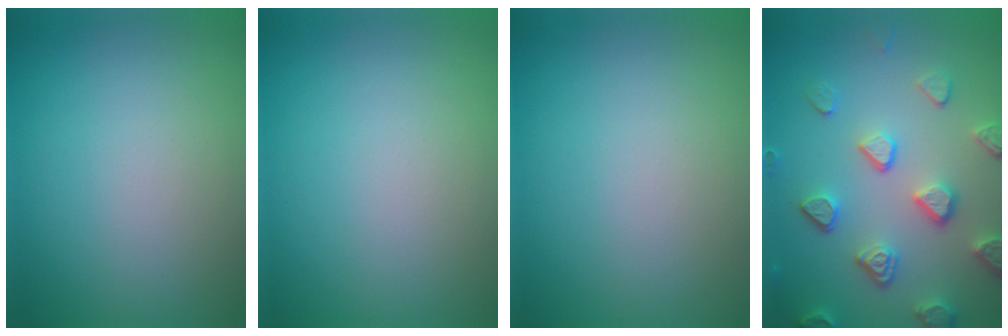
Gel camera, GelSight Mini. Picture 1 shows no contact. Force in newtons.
{"total": 0.0}
{"total": 0.0}
{"total": 5.0, "press": 4.0, "slide": 2.9}